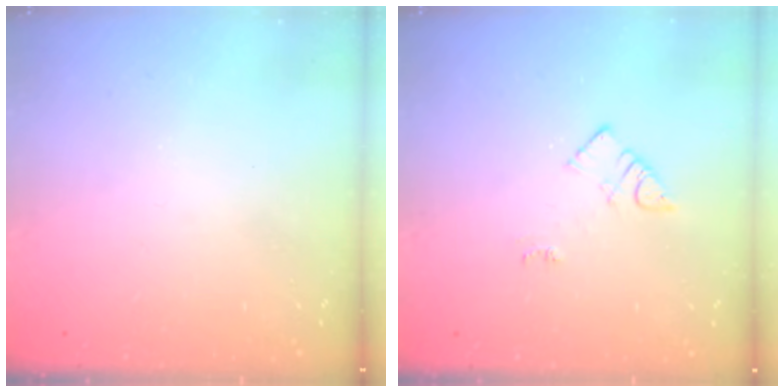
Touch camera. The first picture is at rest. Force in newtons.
{"total": 4.5, "press": 4.5, "slide": 0.6}